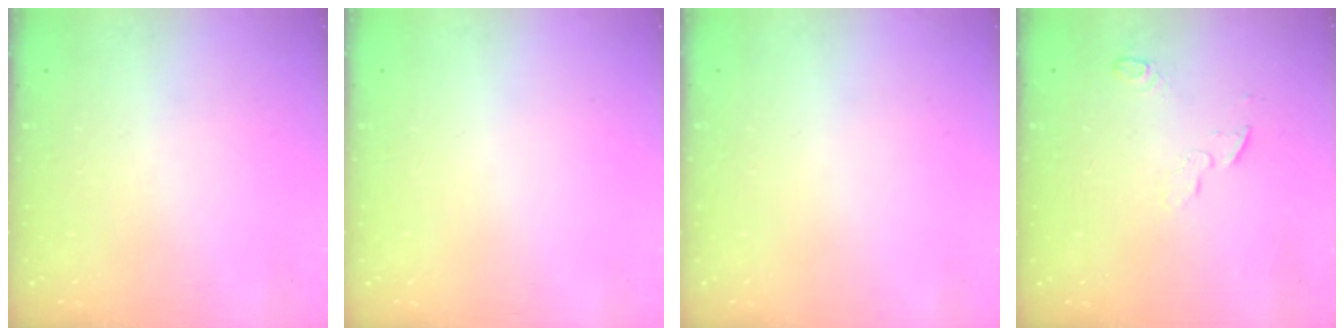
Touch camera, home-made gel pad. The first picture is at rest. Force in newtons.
{"total": 0.0}
{"total": 0.0}
{"total": 5.1, "press": 5.0, "slide": 0.5}